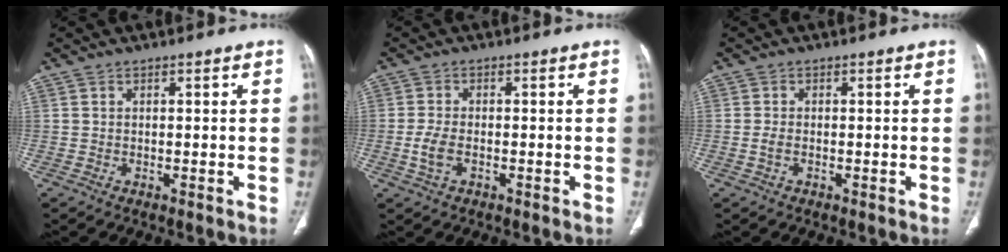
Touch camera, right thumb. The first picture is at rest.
{"total": 3.8, "force": [-1.1, 2.2, 2.9], "torque": [-0.068, 0.005, -0.020]}
{"total": 1.8, "force": [-0.5, 1.2, 1.2], "torque": [-0.026, 0.001, -0.010]}